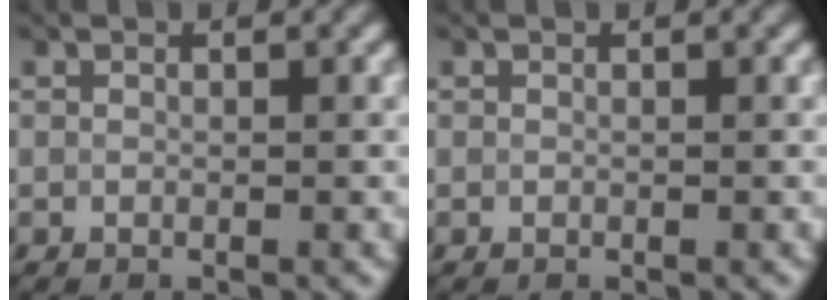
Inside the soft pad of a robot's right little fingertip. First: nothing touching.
{"total": 0.0}